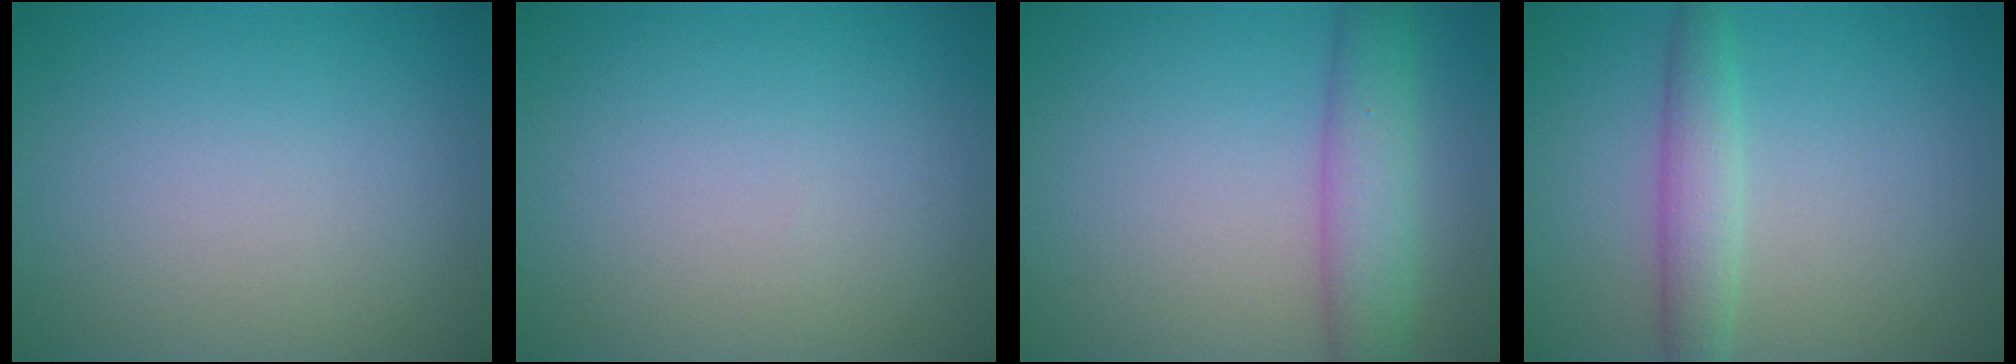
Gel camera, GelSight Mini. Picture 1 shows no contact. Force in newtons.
{"total": 0.0}
{"total": 4.5, "press": 4.5, "slide": 0.2}
{"total": 2.9, "press": 2.9, "slide": 0.2}